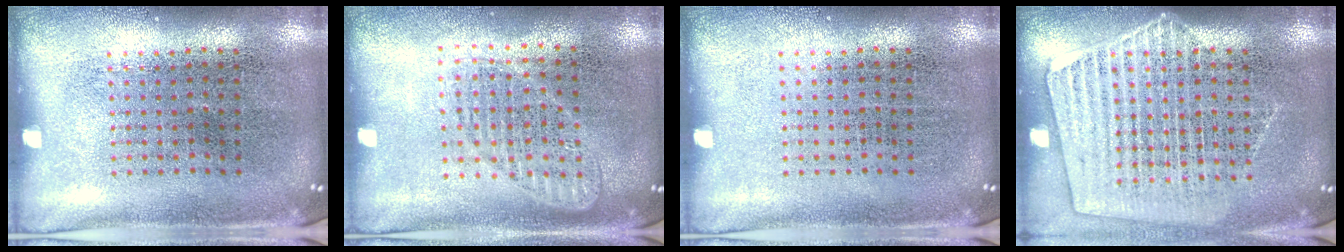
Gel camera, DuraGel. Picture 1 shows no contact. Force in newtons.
{"total": 1.3, "press": 1.3, "slide": 0.4}
{"total": 0.0}
{"total": 1.7, "press": 1.6, "slide": 0.7}